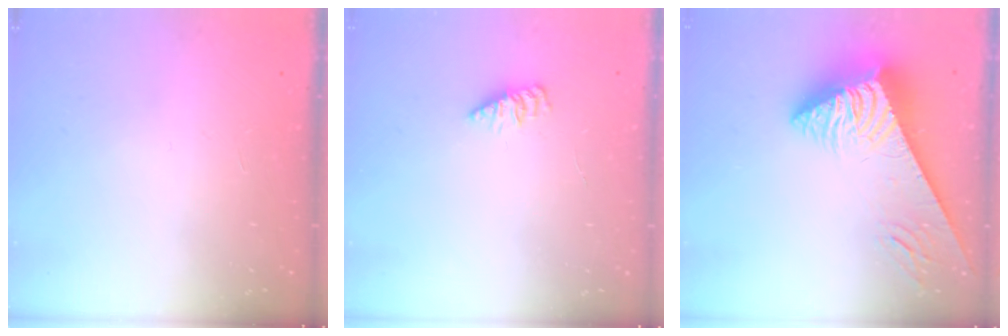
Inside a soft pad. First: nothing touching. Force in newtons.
{"total": 2.4, "press": 2.4, "slide": 0.3}
{"total": 8.9, "press": 8.9, "slide": 1.1}